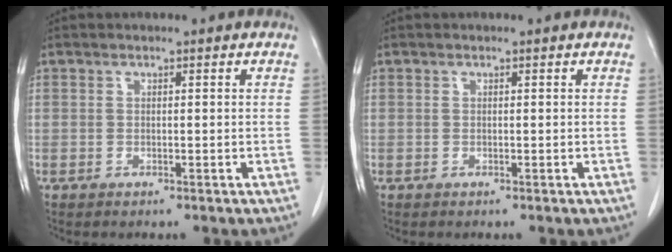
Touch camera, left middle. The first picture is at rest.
{"total": 0.0}